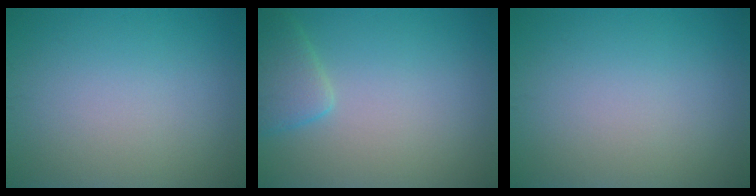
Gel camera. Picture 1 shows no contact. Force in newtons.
{"total": 2.8, "press": 2.7, "slide": 0.3}
{"total": 0.0}